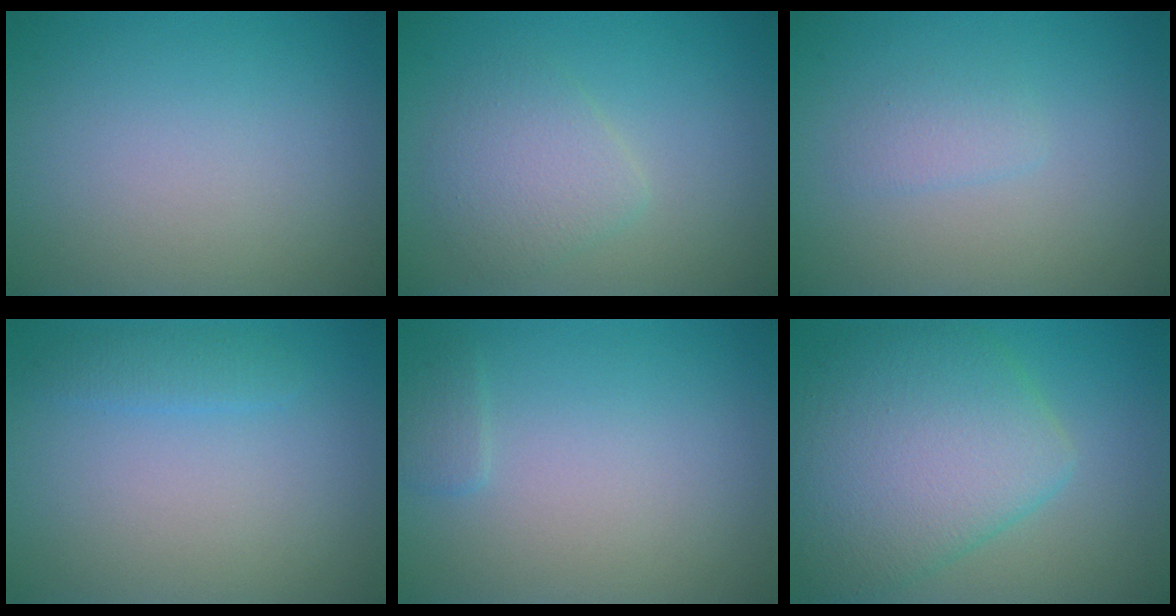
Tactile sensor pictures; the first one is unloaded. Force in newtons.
{"total": 2.9, "press": 2.9, "slide": 0.0}
{"total": 1.2, "press": 1.2, "slide": 0.0}
{"total": 1.3, "press": 1.3, "slide": 0.1}
{"total": 0.9, "press": 0.9, "slide": 0.1}
{"total": 8.3, "press": 8.3, "slide": 0.2}